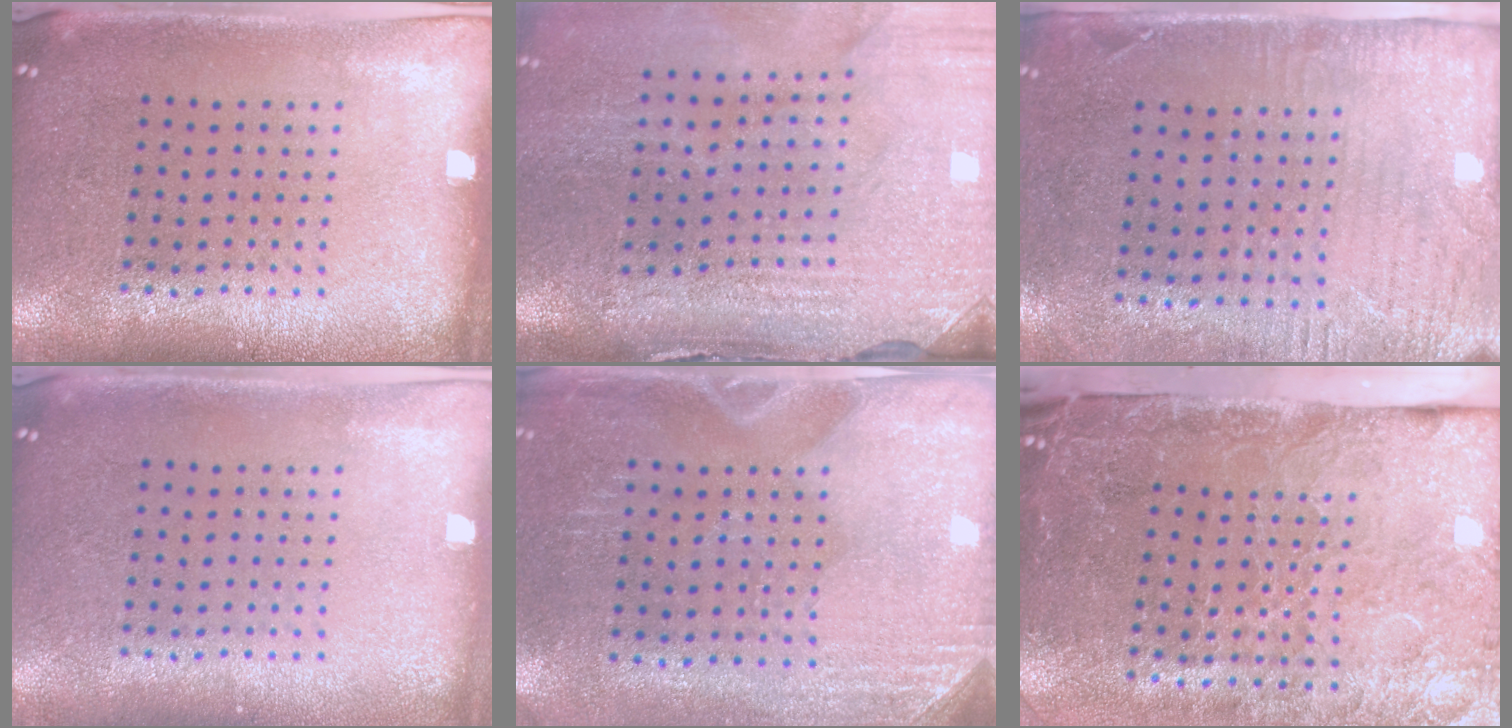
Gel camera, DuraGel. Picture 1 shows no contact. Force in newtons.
{"total": 4.6, "press": 3.9, "slide": 2.5}
{"total": 2.9, "press": 2.4, "slide": 1.7}
{"total": 0.0}
{"total": 2.8, "press": 2.5, "slide": 1.3}
{"total": 4.8, "press": 3.6, "slide": 3.1}